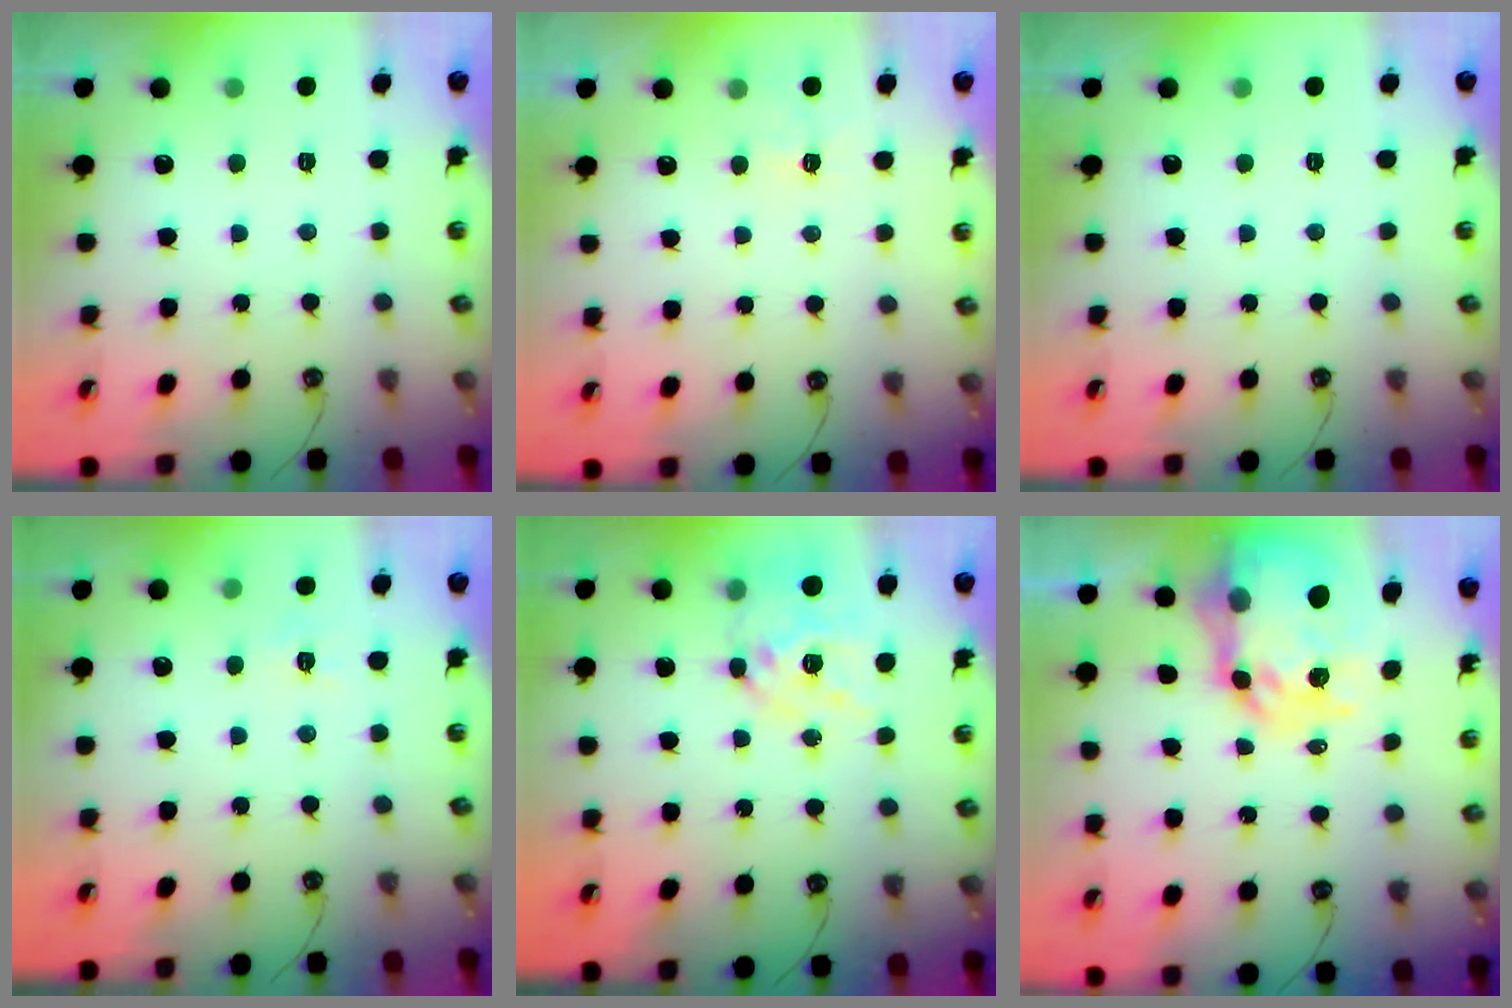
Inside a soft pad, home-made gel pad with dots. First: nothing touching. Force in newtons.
{"total": 3.7, "press": 3.7, "slide": 0.5}
{"total": 0.0}
{"total": 6.0, "press": 6.0, "slide": 0.7}
{"total": 14.5, "press": 14.4, "slide": 1.3}
{"total": 11.8, "press": 11.7, "slide": 1.0}